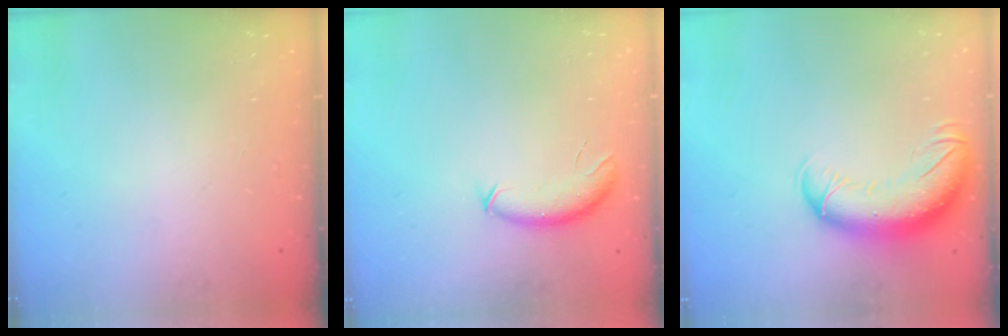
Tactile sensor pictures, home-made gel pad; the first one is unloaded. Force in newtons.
{"total": 8.4, "press": 8.3, "slide": 1.3}
{"total": 14.6, "press": 14.2, "slide": 3.6}